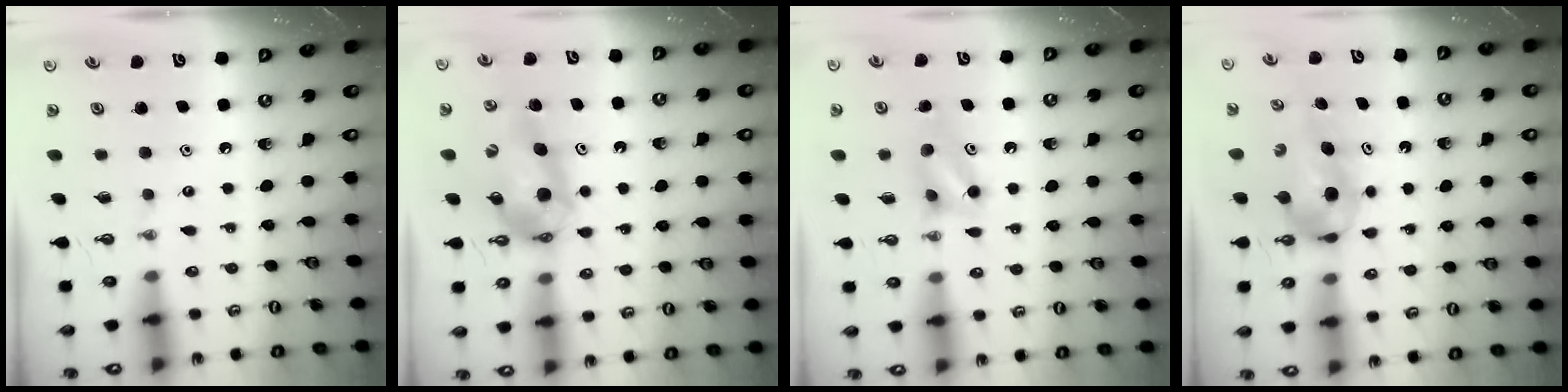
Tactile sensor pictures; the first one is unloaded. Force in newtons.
{"total": 11.0, "press": 10.9, "slide": 1.1}
{"total": 5.7, "press": 5.6, "slide": 0.7}
{"total": 8.3, "press": 4.3, "slide": 7.1}